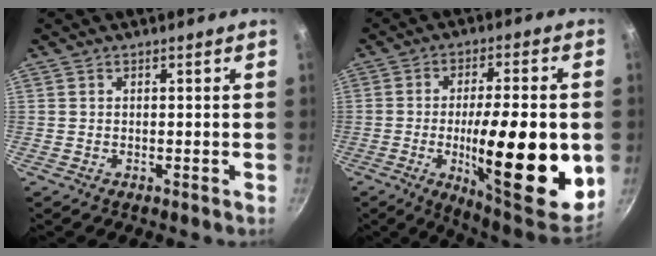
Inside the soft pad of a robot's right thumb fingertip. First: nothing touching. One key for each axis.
{"total": 23.7, "fx": -3.7, "fy": 6.8, "fz": 22.4, "tx": -0.315, "ty": -0.005, "tz": -0.054}